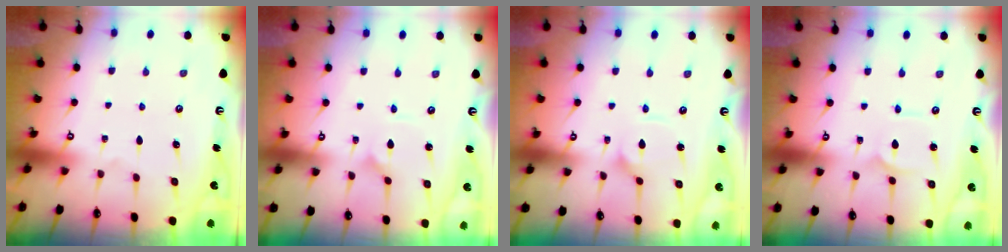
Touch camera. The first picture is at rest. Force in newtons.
{"total": 1.2, "press": 1.2, "slide": 0.1}
{"total": 3.2, "press": 3.2, "slide": 0.3}
{"total": 2.4, "press": 2.4, "slide": 0.2}